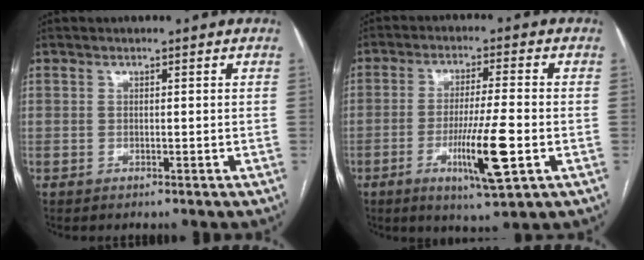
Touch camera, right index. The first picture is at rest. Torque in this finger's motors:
{"motor_torque": [0.78, 0.05, 0.24, 0.16]}